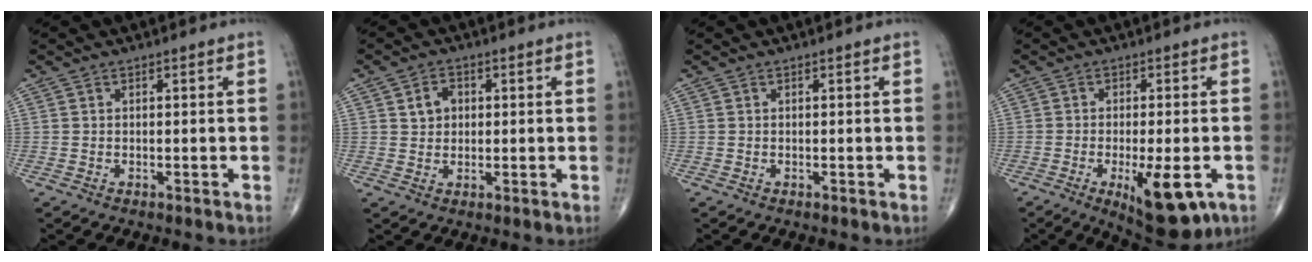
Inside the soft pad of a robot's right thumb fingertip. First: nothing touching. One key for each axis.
{"total": 3.7, "fx": 1.0, "fy": 3.0, "fz": 2.1, "tx": -0.019, "ty": 0.001, "tz": 0.015}
{"total": 0.0}
{"total": 11.7, "fx": -4.4, "fy": 4.0, "fz": 10.1, "tx": -0.140, "ty": -0.009, "tz": -0.055}